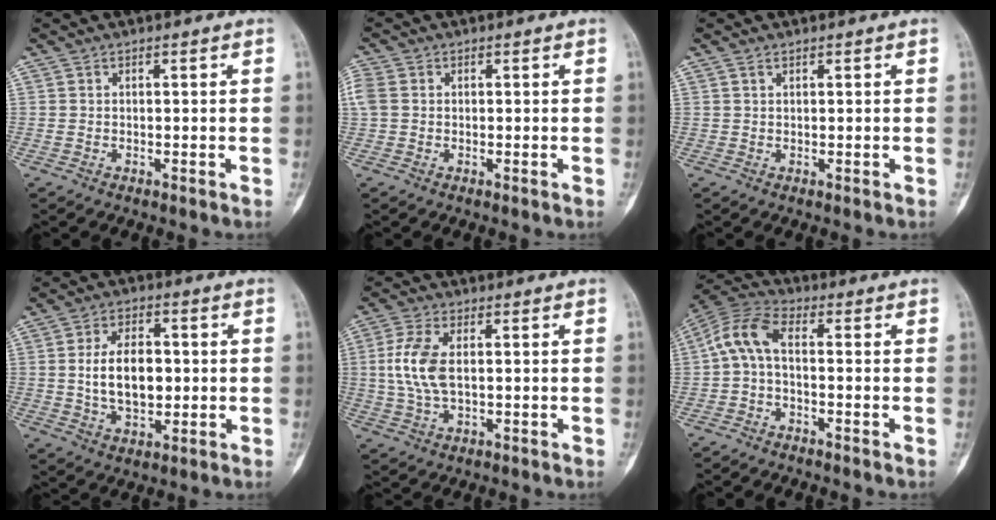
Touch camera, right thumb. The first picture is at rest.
{"total": 3.8, "force": [0.2, 3.1, 2.2], "torque": [-0.067, 0.009, 0.003]}
{"total": 0.6, "force": [0.5, 0.2, 0.3], "torque": [-0.010, 0.000, 0.010]}
{"total": 10.4, "force": [0.2, 6.3, 8.3], "torque": [-0.129, 0.005, 0.008]}
{"total": 8.2, "force": [0.6, 4.2, 7.0], "torque": [-0.161, 0.003, 0.012]}
{"total": 7.3, "force": [-0.6, 3.5, 6.4], "torque": [-0.133, 0.027, -0.025]}